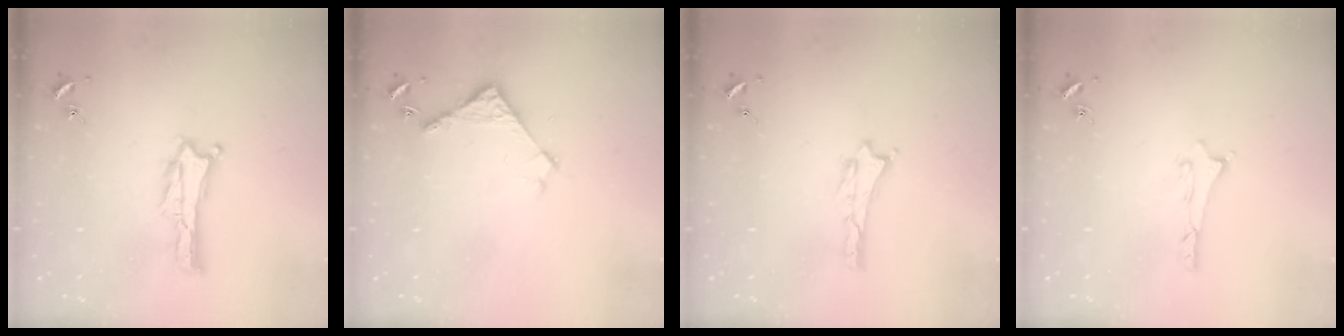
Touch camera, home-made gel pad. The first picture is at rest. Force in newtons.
{"total": 3.8, "press": 3.8, "slide": 0.3}
{"total": 0.0}
{"total": 0.6, "press": 0.5, "slide": 0.2}